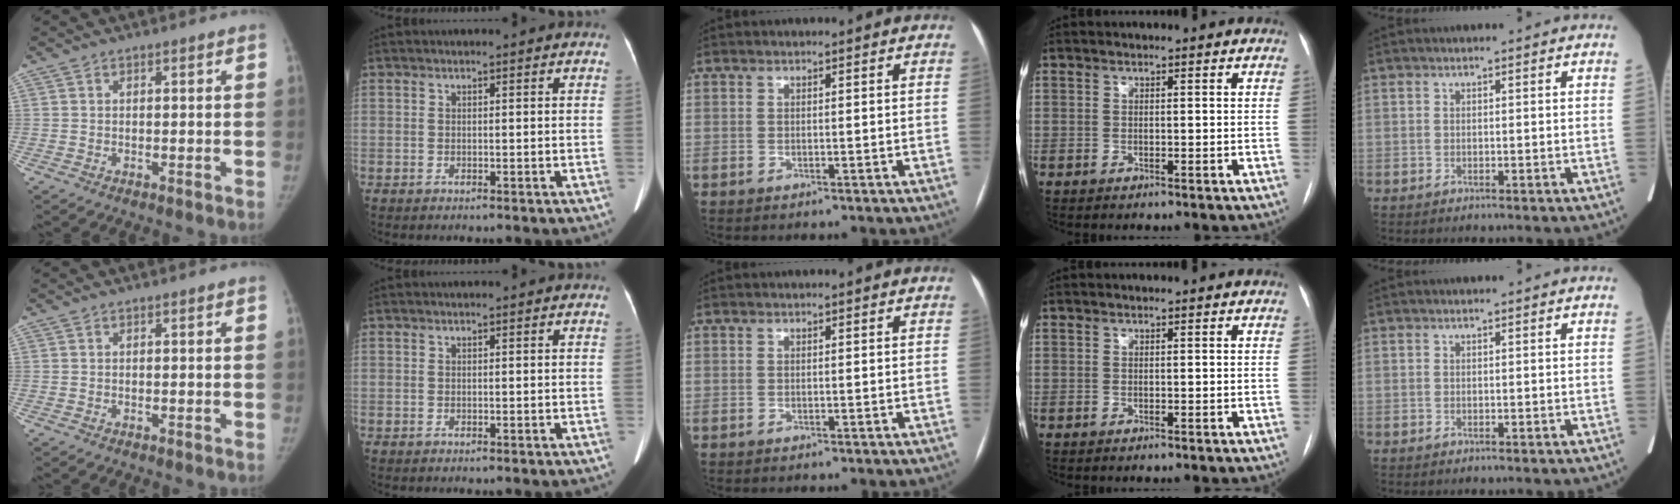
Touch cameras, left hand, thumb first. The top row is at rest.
{}